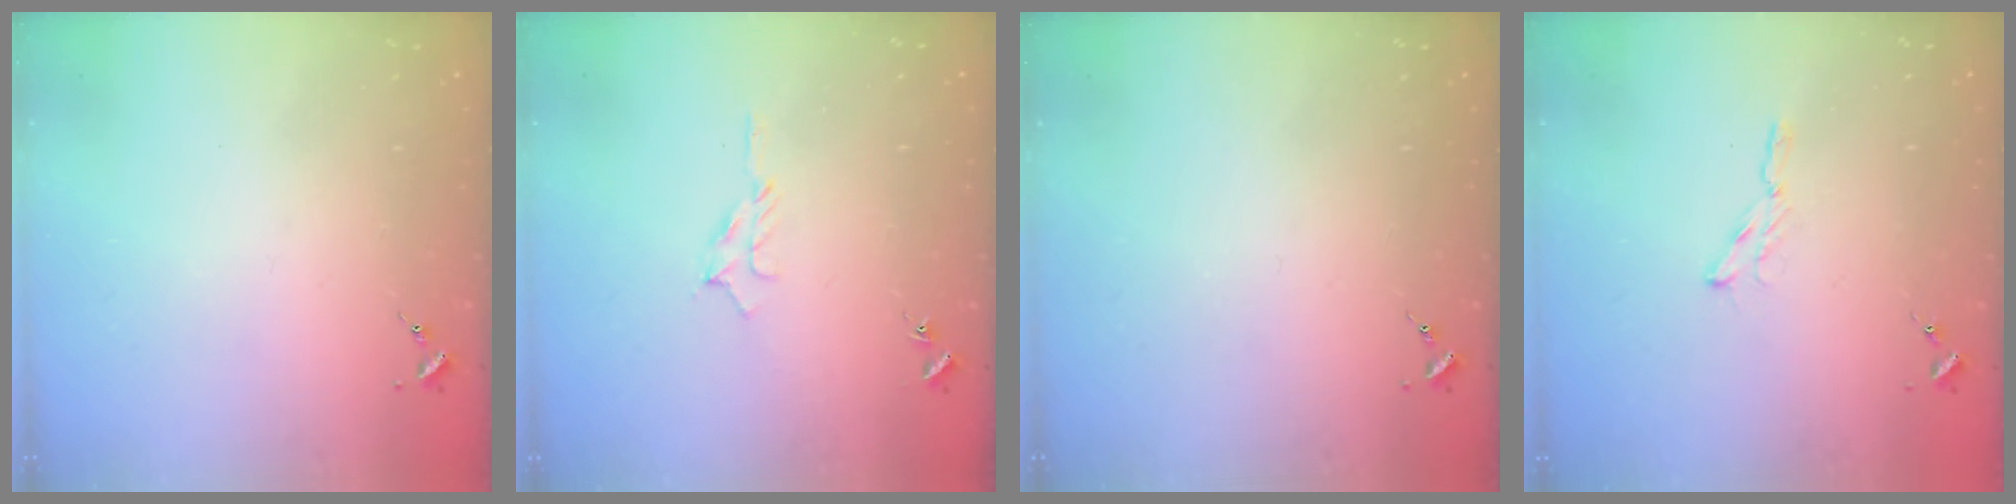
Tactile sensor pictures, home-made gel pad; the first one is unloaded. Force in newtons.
{"total": 6.3, "press": 6.3, "slide": 0.7}
{"total": 0.0}
{"total": 2.9, "press": 2.9, "slide": 0.3}